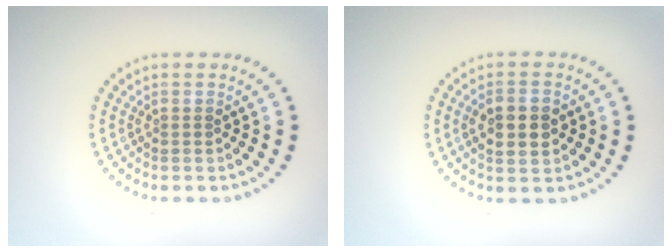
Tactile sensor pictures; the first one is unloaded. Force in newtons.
{"total": 3.0, "press": 3.0, "slide": 0.1}